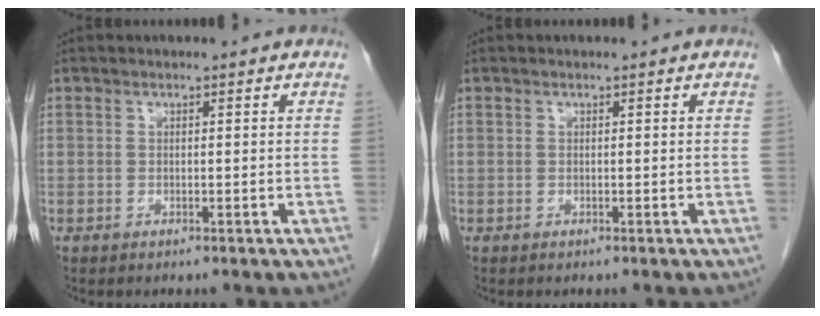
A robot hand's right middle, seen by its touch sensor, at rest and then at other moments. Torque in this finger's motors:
{"motor_torque": [0.01, -0.01, 0.00, 0.00]}